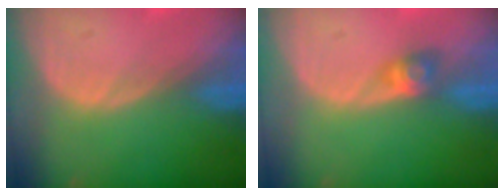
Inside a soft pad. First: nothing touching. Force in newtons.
{"total": 3.0, "press": 2.6, "slide": 1.5}